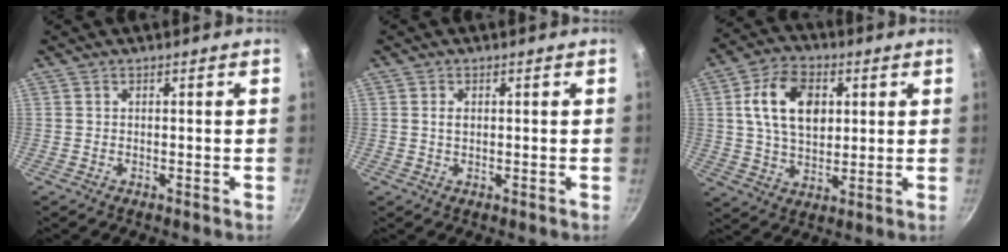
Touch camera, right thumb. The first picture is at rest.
{"total": 1.4, "force": [0.3, 0.9, 1.1], "torque": [-0.017, 0.001, 0.005]}
{"total": 13.2, "force": [3.2, 8.7, 9.4], "torque": [-0.142, 0.000, 0.052]}